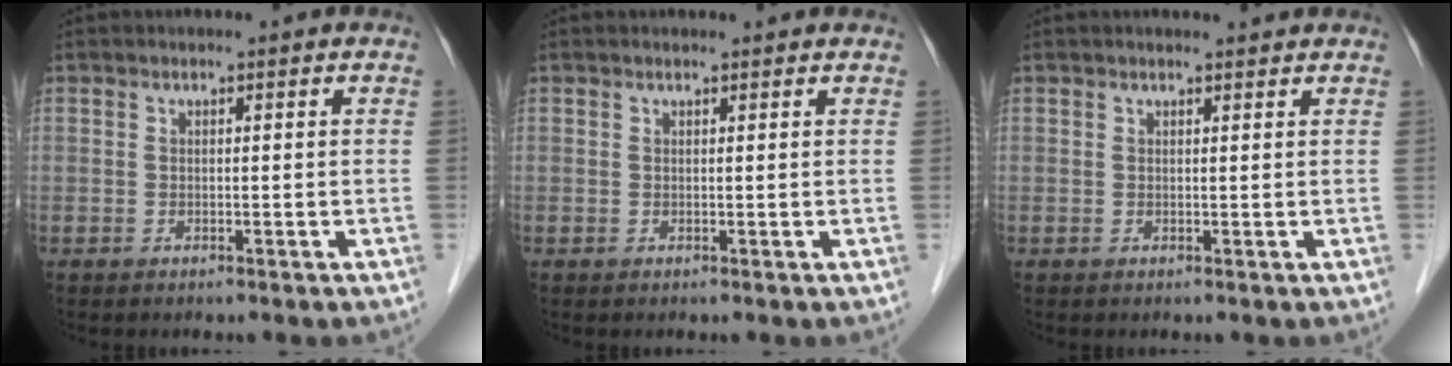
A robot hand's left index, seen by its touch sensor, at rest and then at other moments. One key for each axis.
{"total": 1.2, "fx": 1.1, "fy": 0.1, "fz": 0.3, "tx": -0.010, "ty": 0.004, "tz": 0.009}
{"total": 2.3, "fx": 2.3, "fy": 0.2, "fz": 0.5, "tx": -0.012, "ty": -0.004, "tz": 0.023}